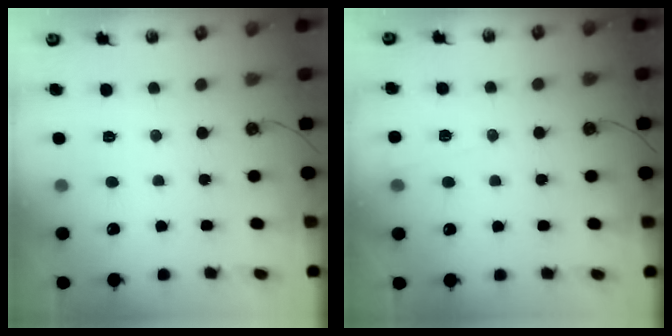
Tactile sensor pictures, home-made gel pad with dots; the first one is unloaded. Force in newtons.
{"total": 4.6, "press": 4.5, "slide": 0.5}